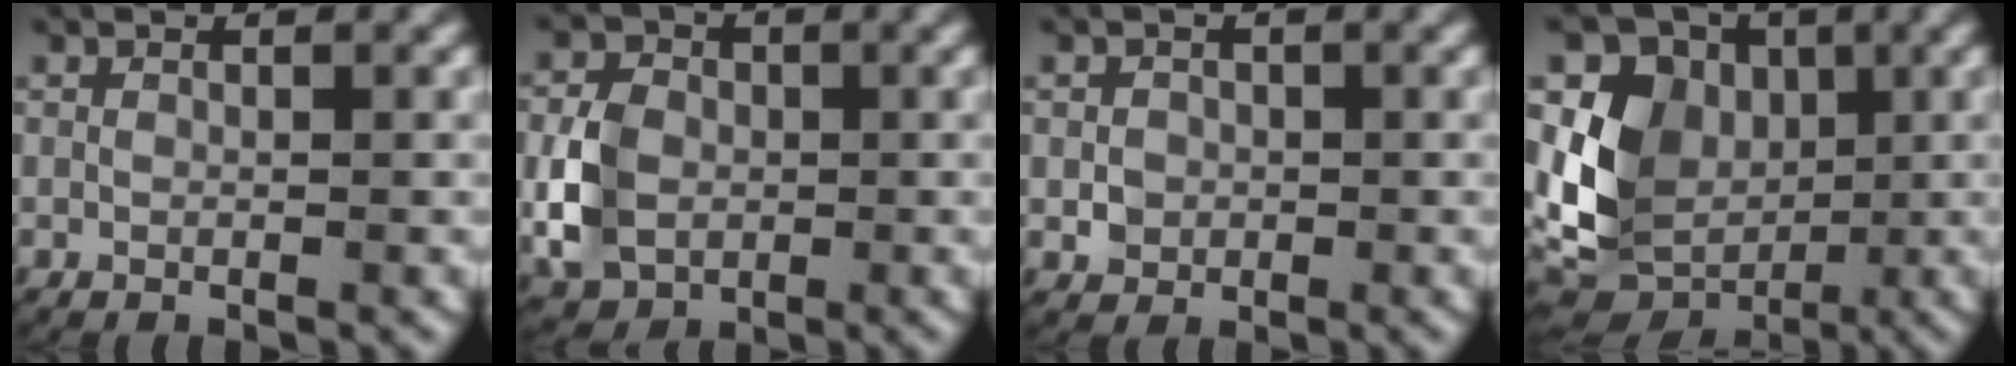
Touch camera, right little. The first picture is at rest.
{"total": 5.2, "force": [-0.6, 4.2, 3.0], "torque": [-0.066, -0.003, -0.013]}
{"total": 1.3, "force": [-0.1, 1.3, 0.3], "torque": [-0.007, 0.002, -0.003]}
{"total": 9.2, "force": [-0.6, 7.5, 5.3], "torque": [-0.106, -0.024, -0.005]}